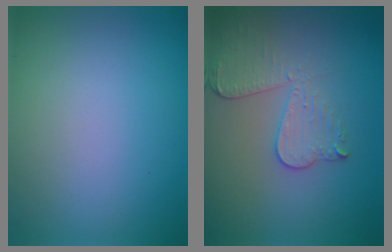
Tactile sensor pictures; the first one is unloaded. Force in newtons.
{"total": 3.3, "press": 2.9, "slide": 1.4}